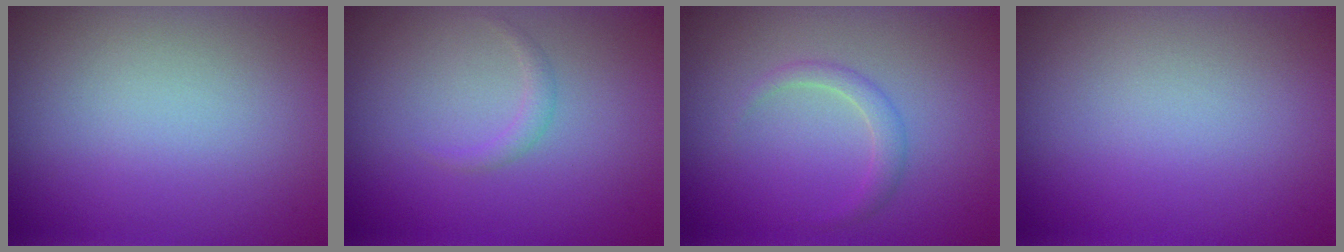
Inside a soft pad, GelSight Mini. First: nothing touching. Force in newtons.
{"total": 0.9, "press": 0.9, "slide": 0.0}
{"total": 1.4, "press": 1.4, "slide": 0.1}
{"total": 0.0}